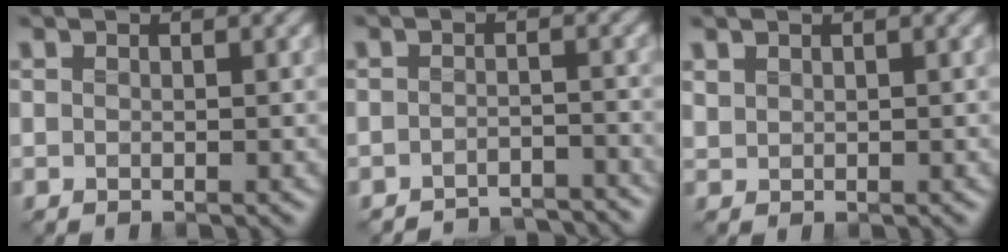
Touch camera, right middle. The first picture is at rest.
{"total": 4.1, "force": [-4.1, 0.5, 0.1], "torque": [0.004, -0.007, -0.066]}
{"total": 0.6, "force": [0.5, 0.3, 0.1], "torque": [-0.008, -0.001, 0.014]}